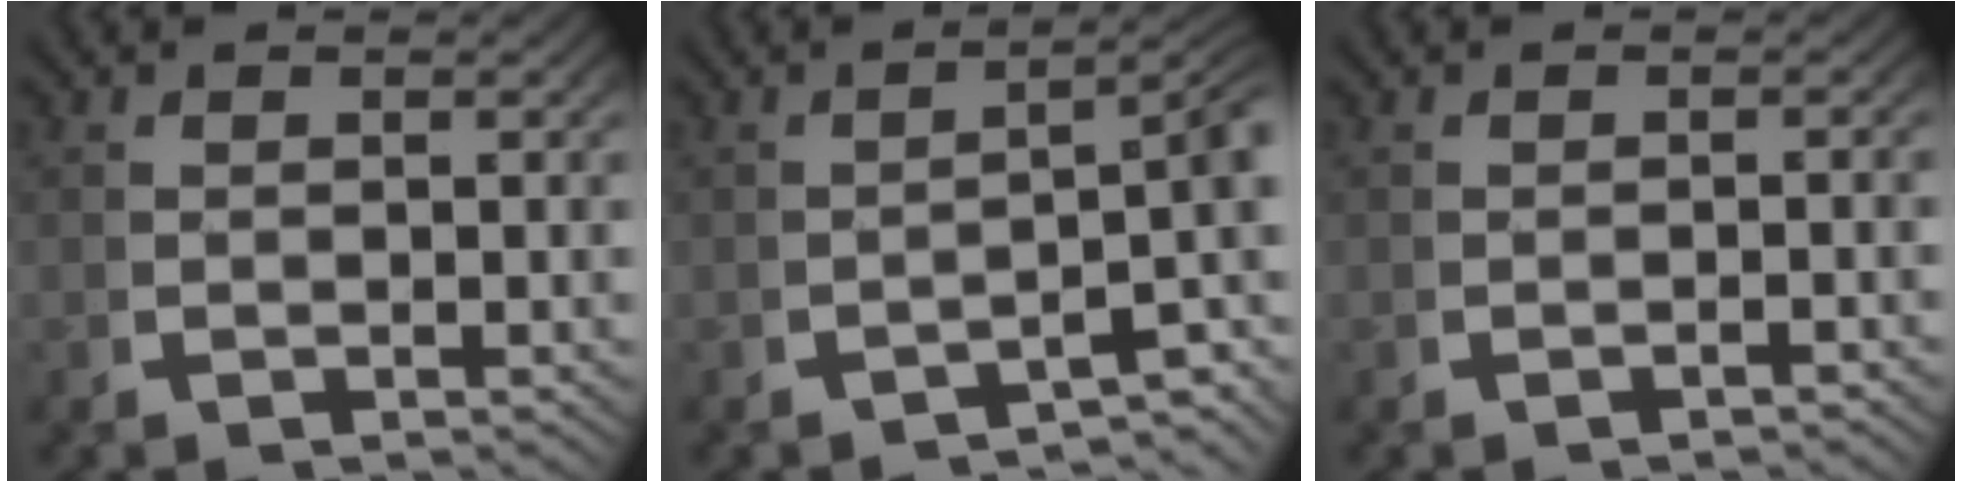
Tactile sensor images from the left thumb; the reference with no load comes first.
{"total": 7.1, "force": [-2.2, 3.4, 5.8], "torque": [-0.078, -0.003, -0.034]}
{"total": 1.1, "force": [-1.0, 0.0, 0.4], "torque": [-0.012, 0.003, -0.016]}